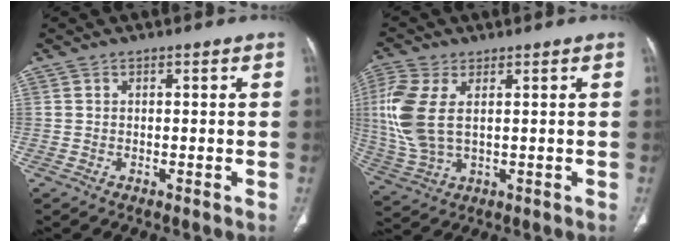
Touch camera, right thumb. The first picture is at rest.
{"total": 12.2, "force": [2.3, 6.6, 9.9], "torque": [-0.255, 0.000, 0.055]}